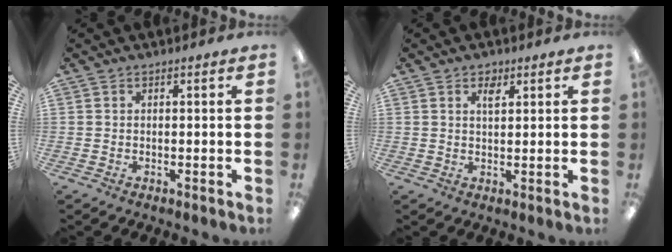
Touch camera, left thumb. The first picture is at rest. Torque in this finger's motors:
{"motor_torque": [0.13, 0.22, -0.02, -0.04, 0.00]}